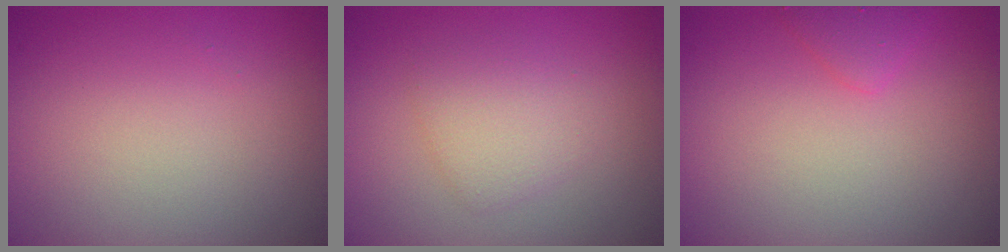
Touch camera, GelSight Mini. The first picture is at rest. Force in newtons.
{"total": 2.4, "press": 2.4, "slide": 0.3}
{"total": 1.5, "press": 1.5, "slide": 0.0}